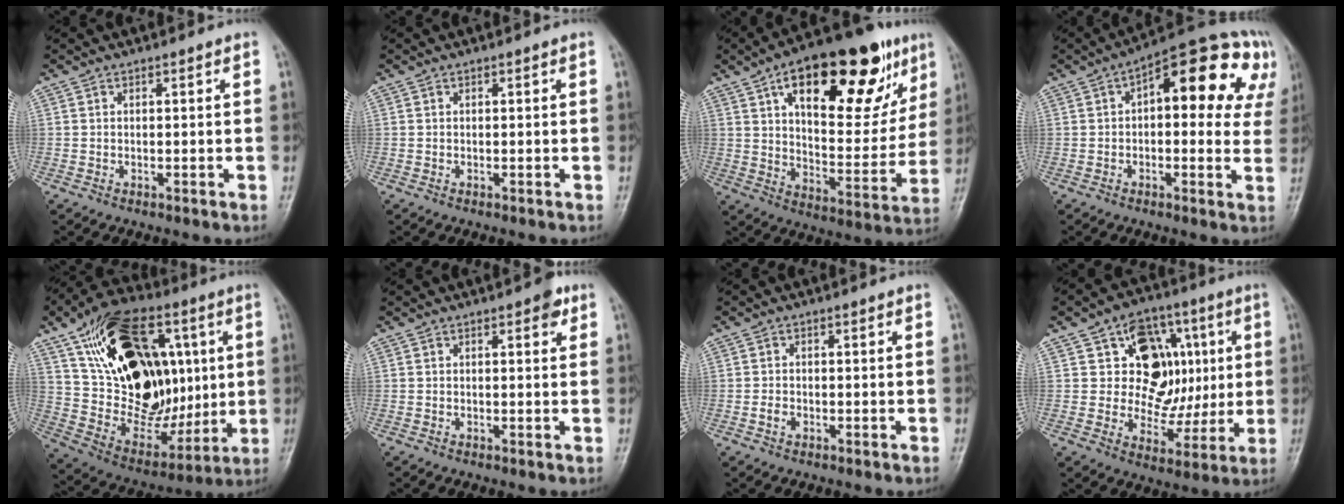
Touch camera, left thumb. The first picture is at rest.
{"total": 0.0}
{"total": 28.2, "force": [13.9, 12.6, 21.1], "torque": [-0.268, -0.014, 0.211]}
{"total": 18.3, "force": [5.7, 9.1, 14.8], "torque": [-0.134, 0.025, 0.060]}
{"total": 28.9, "force": [6.9, 18.0, 21.6], "torque": [-0.336, -0.006, 0.126]}
{"total": 2.6, "force": [1.3, 1.2, 1.9], "torque": [-0.014, -0.001, 0.011]}
{"total": 1.7, "force": [-0.7, 1.3, 0.9], "torque": [-0.016, 0.006, -0.014]}
{"total": 16.0, "force": [3.7, 12.4, 9.5], "torque": [-0.071, 0.002, 0.065]}